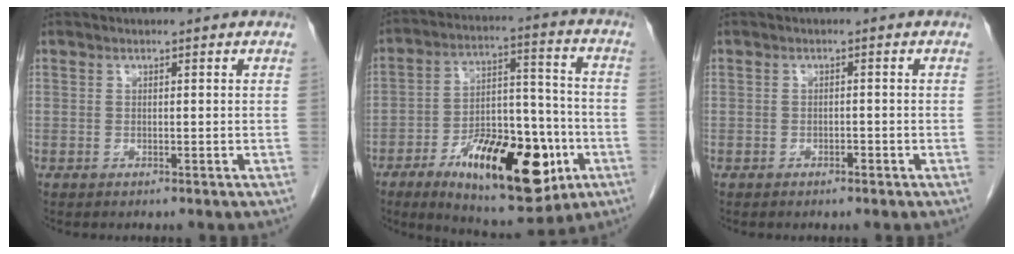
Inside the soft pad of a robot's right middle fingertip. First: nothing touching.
{"total": 20.6, "force": [-8.9, 7.5, 17.1], "torque": [-0.254, 0.007, -0.126]}
{"total": 1.0, "force": [-0.6, 0.5, 0.6], "torque": [-0.008, 0.001, -0.005]}